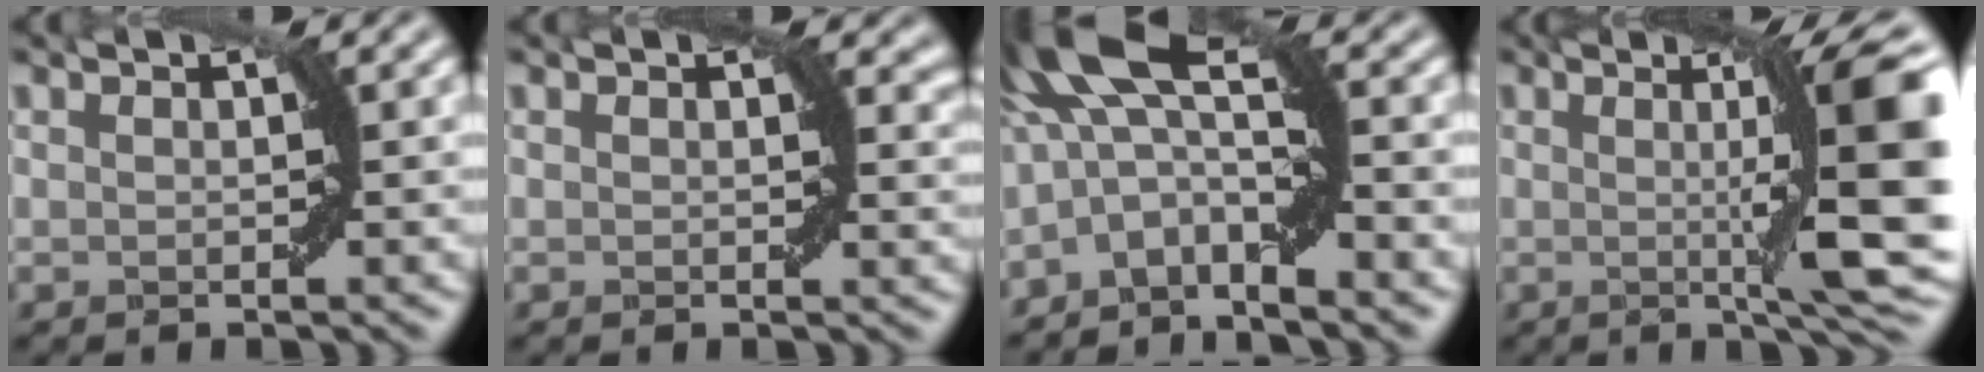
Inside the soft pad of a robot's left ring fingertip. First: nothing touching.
{"total": 4.2, "force": [2.7, 1.7, 2.8], "torque": [-0.032, 0.016, 0.029]}
{"total": 4.7, "force": [-2.0, 1.1, 4.1], "torque": [-0.097, 0.003, -0.039]}
{"total": 11.4, "force": [-0.5, 3.2, 10.9], "torque": [-0.157, -0.001, -0.007]}